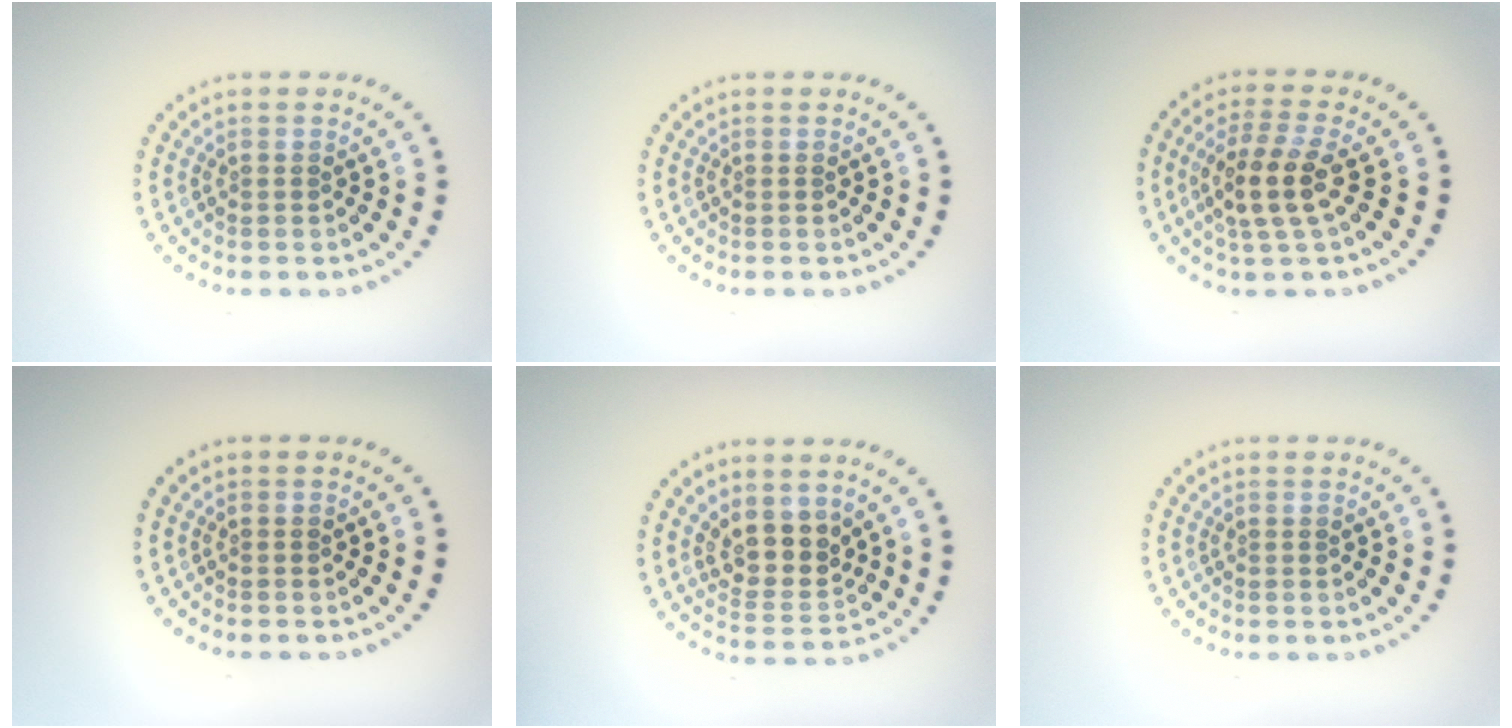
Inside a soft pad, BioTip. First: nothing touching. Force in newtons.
{"total": 0.0}
{"total": 4.0, "press": 3.5, "slide": 1.9}
{"total": 0.0}
{"total": 3.5, "press": 3.0, "slide": 1.8}
{"total": 0.0}